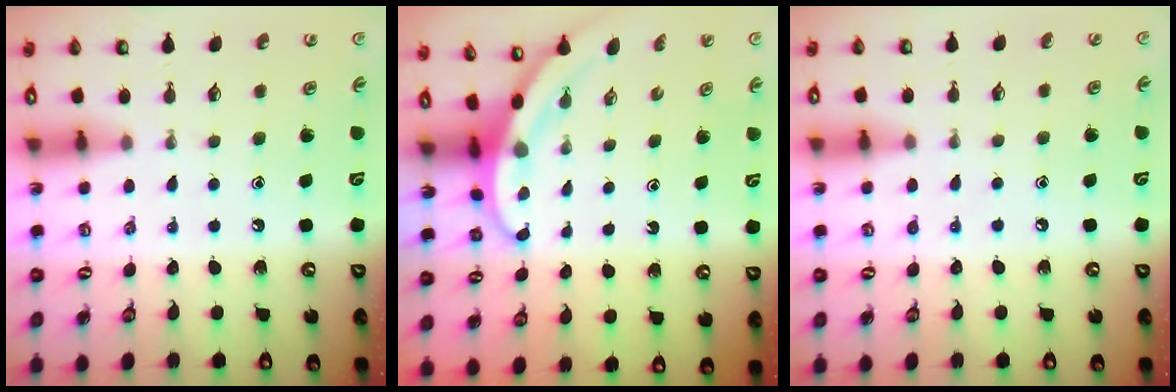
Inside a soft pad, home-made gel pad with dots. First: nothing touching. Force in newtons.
{"total": 3.1, "press": 3.1, "slide": 0.2}
{"total": 3.4, "press": 3.2, "slide": 1.1}